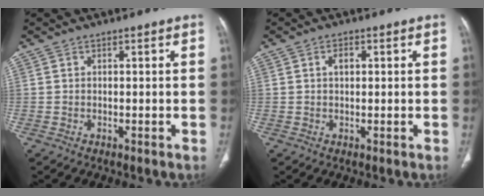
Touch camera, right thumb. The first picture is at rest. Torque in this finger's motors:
{"motor_torque": [-0.30, 0.48, 0.11, -0.20, -0.07]}